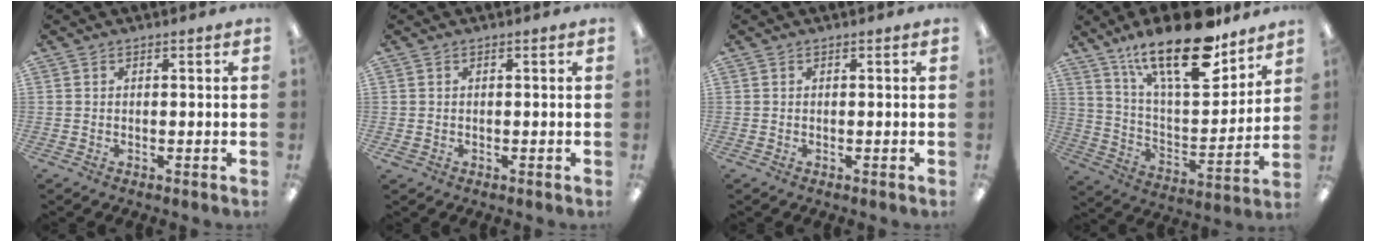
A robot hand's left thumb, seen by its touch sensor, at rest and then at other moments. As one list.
[{"total": 0.8, "force": [0.1, 0.7, 0.4], "torque": [-0.009, 0.004, 0.002]}, {"total": 0.0}, {"total": 23.7, "force": [16.0, 8.7, 15.1], "torque": [-0.246, -0.100, 0.273]}]